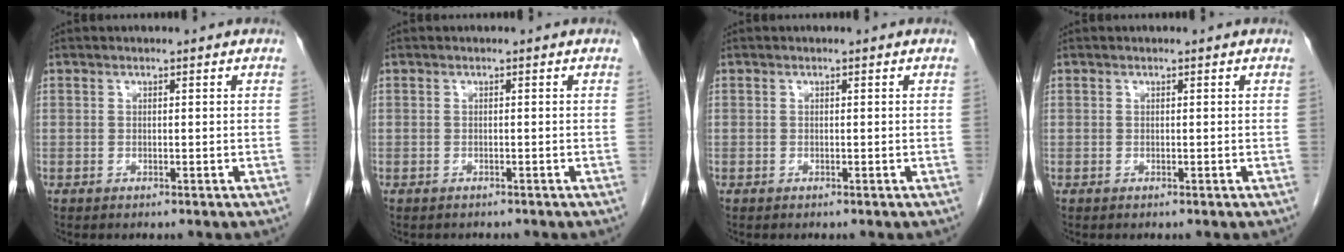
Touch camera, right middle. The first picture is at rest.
{"total": 1.3, "force": [-1.2, 0.6, 0.2], "torque": [-0.012, -0.001, -0.016]}
{"total": 0.0}
{"total": 0.0}